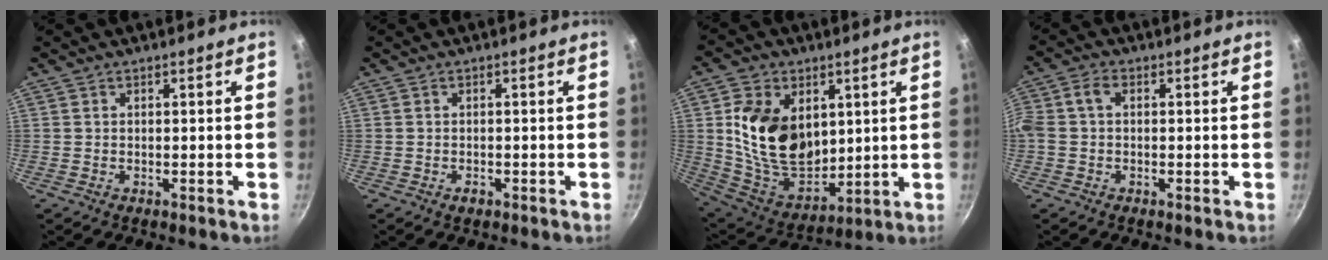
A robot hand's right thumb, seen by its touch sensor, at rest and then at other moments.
{"total": 1.2, "force": [-0.7, 0.7, 0.7], "torque": [-0.011, 0.004, -0.011]}
{"total": 18.9, "force": [4.2, 13.0, 13.1], "torque": [-0.199, -0.034, 0.092]}
{"total": 4.7, "force": [0.1, 3.0, 3.7], "torque": [-0.085, 0.017, -0.010]}